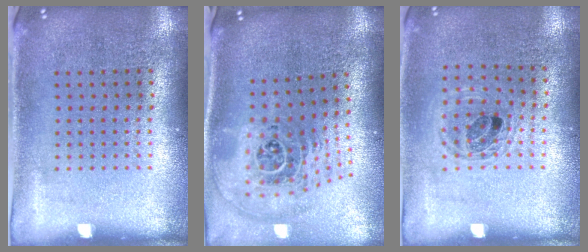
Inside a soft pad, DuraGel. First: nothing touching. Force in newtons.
{"total": 2.8, "press": 1.9, "slide": 2.0}
{"total": 1.0, "press": 0.9, "slide": 0.2}